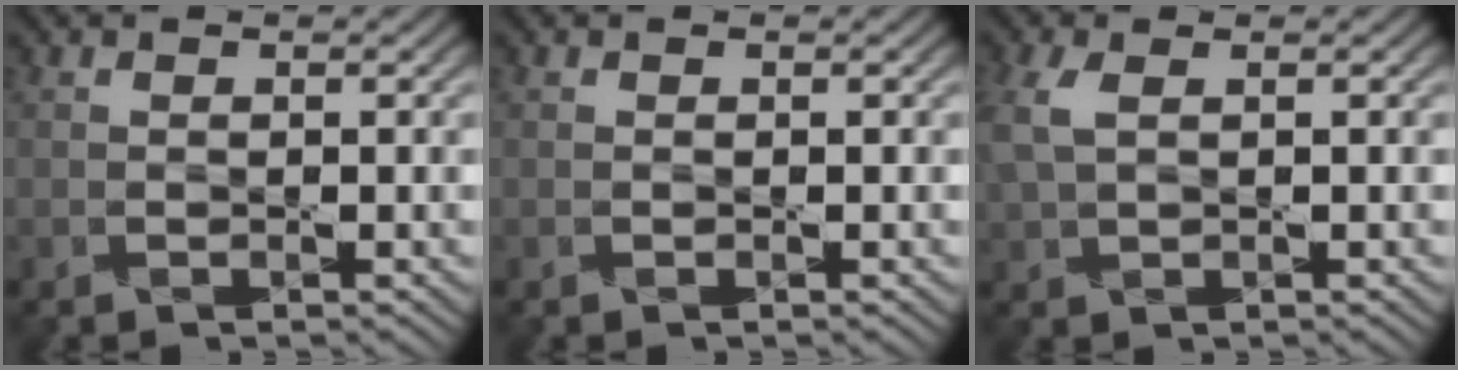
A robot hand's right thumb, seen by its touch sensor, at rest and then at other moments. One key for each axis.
{"total": 0.0}
{"total": 4.1, "fx": 1.2, "fy": 2.2, "fz": 3.3, "tx": -0.102, "ty": 0.012, "tz": 0.023}